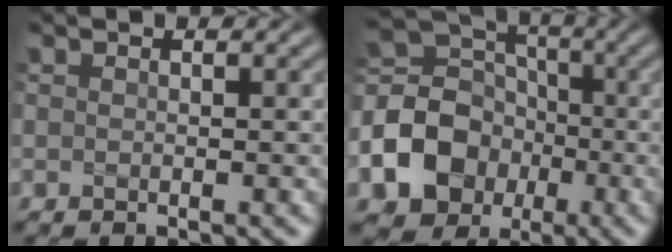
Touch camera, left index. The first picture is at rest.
{"total": 12.1, "force": [-3.7, 10.3, 5.0], "torque": [-0.110, -0.013, -0.085]}